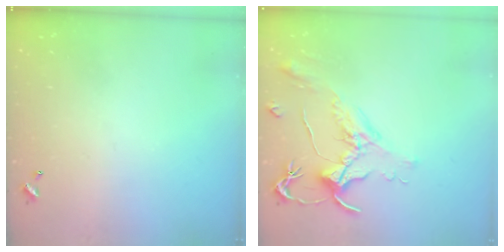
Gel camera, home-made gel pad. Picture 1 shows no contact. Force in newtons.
{"total": 1.6, "press": 1.5, "slide": 0.7}